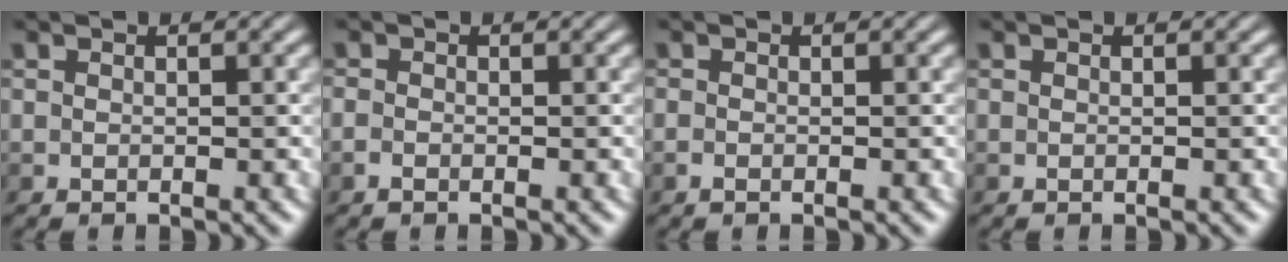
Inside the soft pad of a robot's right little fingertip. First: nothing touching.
{"total": 1.1, "force": [-0.7, 0.6, 0.6], "torque": [-0.015, -0.001, -0.017]}
{"total": 0.8, "force": [-0.6, 0.4, 0.4], "torque": [-0.009, -0.001, -0.013]}
{"total": 0.0}